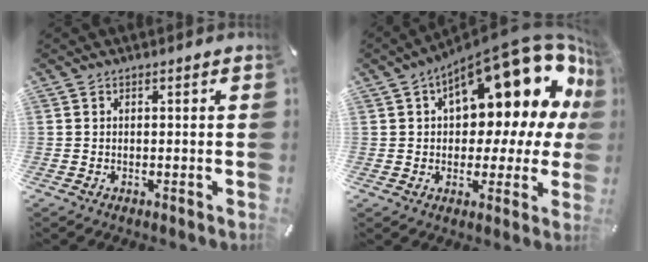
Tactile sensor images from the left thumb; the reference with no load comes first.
{"total": 21.1, "force": [10.4, 9.6, 15.6], "torque": [-0.200, -0.083, 0.169]}